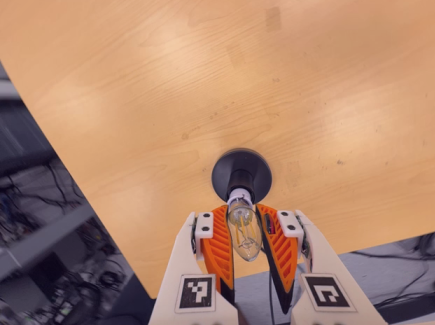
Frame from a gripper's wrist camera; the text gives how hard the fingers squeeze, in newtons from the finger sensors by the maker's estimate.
{"total": 20.2, "left": 19.3, "right": 21.2}